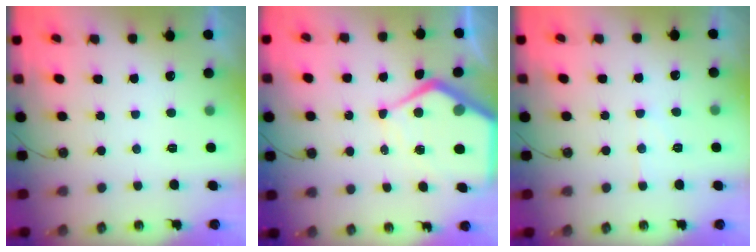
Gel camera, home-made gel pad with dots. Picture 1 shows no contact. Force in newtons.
{"total": 13.8, "press": 13.7, "slide": 1.3}
{"total": 6.1, "press": 6.1, "slide": 0.4}